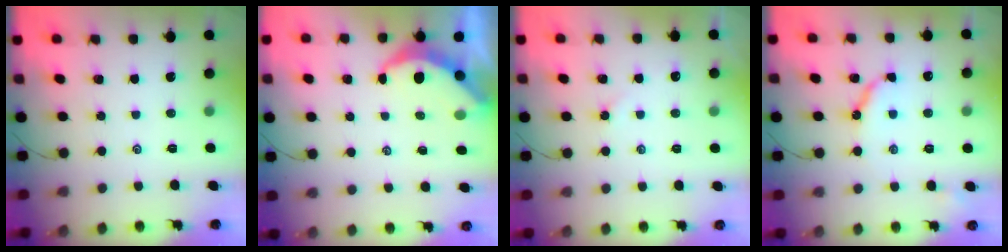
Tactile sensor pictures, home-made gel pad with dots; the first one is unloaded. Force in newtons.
{"total": 5.3, "press": 5.3, "slide": 0.4}
{"total": 1.9, "press": 1.9, "slide": 0.3}
{"total": 7.8, "press": 7.8, "slide": 0.6}